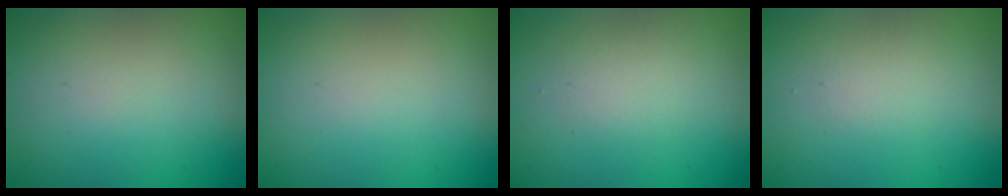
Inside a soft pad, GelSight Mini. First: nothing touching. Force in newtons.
{"total": 0.0}
{"total": 1.4, "press": 1.3, "slide": 0.1}
{"total": 1.2, "press": 1.2, "slide": 0.0}